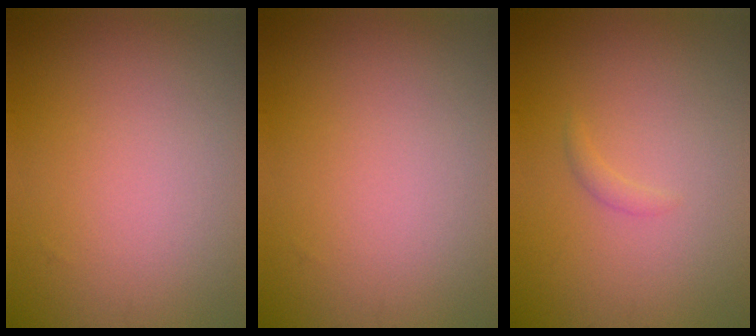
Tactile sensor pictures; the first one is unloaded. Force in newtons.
{"total": 0.0}
{"total": 0.7, "press": 0.7, "slide": 0.1}